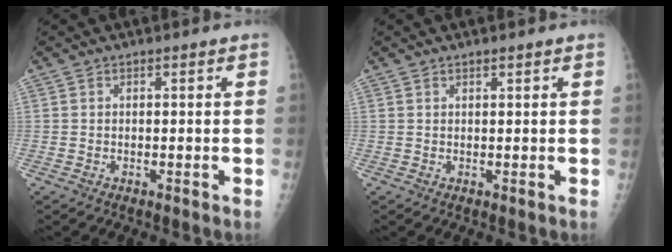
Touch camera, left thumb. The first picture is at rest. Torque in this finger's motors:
{"motor_torque": [-0.10, -0.08, -0.02, -0.02, -0.01]}